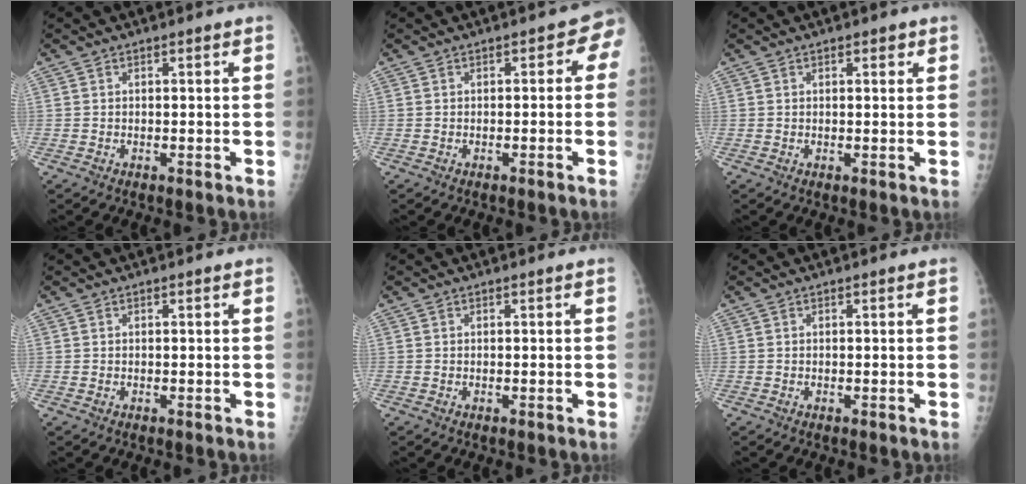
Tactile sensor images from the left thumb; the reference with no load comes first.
{"total": 2.8, "force": [-0.6, 2.0, 1.9], "torque": [0.002, 0.020, -0.016]}
{"total": 1.5, "force": [0.8, 0.8, 1.0], "torque": [-0.001, -0.002, 0.010]}
{"total": 0.0}
{"total": 0.0}
{"total": 0.0}